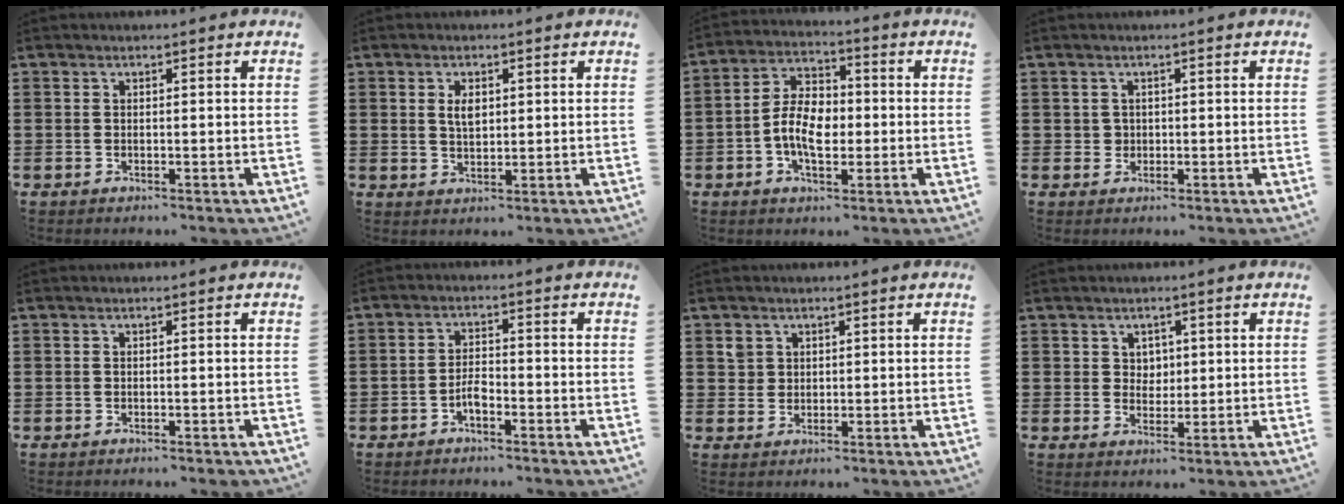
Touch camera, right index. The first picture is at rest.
{"total": 2.8, "force": [0.8, 1.4, 2.3], "torque": [-0.049, 0.007, 0.013]}
{"total": 7.5, "force": [-1.5, 4.5, 5.9], "torque": [-0.134, 0.008, -0.034]}
{"total": 1.3, "force": [0.2, 1.2, 0.2], "torque": [-0.008, 0.007, 0.003]}
{"total": 0.0}
{"total": 3.0, "force": [-1.7, 1.1, 2.2], "torque": [-0.050, 0.004, -0.035]}
{"total": 2.3, "force": [1.3, 1.9, 0.4], "torque": [-0.015, 0.009, 0.024]}
{"total": 2.5, "force": [1.3, 2.1, 0.7], "torque": [-0.013, 0.006, 0.021]}